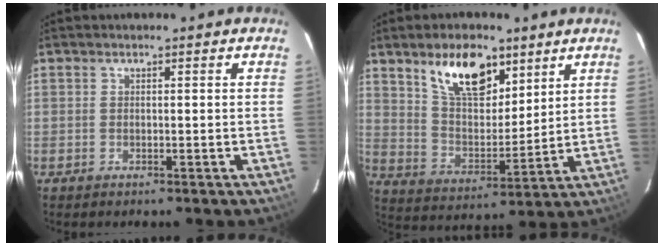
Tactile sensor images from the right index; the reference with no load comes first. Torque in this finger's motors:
{"motor_torque": [0.90, 0.61, 0.27, 0.14]}